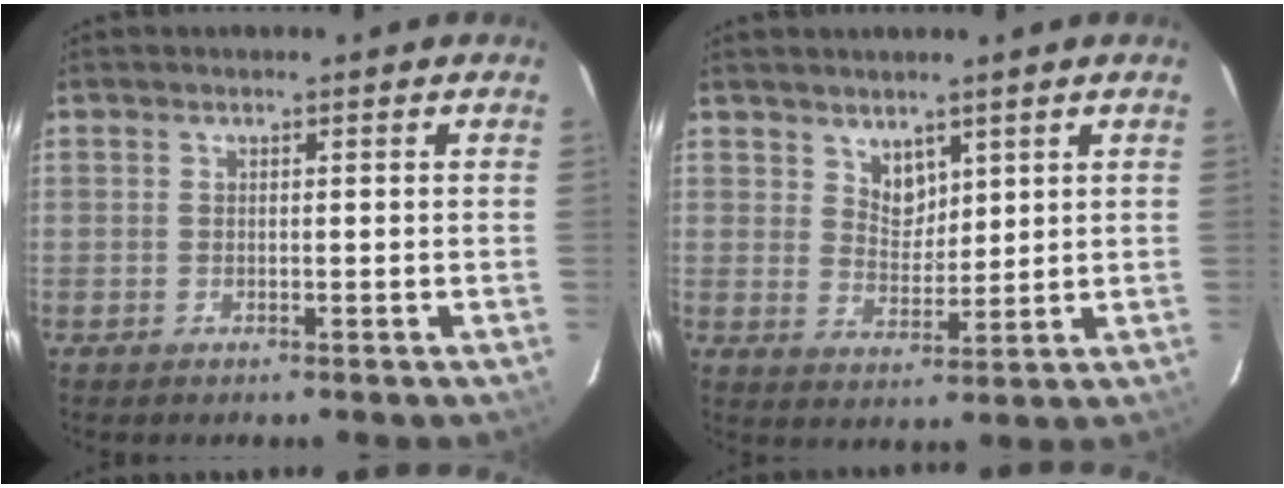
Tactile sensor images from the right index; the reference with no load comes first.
{"total": 4.3, "force": [3.1, 2.7, 1.5], "torque": [-0.016, 0.002, 0.060]}